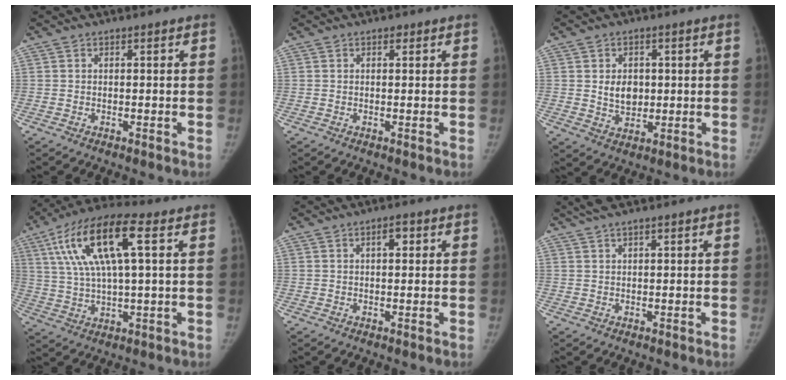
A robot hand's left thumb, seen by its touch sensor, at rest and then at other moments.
{"total": 0.7, "force": [0.4, 0.5, 0.3], "torque": [0.000, -0.001, 0.003]}
{"total": 5.5, "force": [0.6, 4.3, 3.4], "torque": [-0.024, -0.005, 0.017]}
{"total": 16.8, "force": [5.4, 5.1, 15.1], "torque": [-0.303, 0.017, 0.095]}
{"total": 2.4, "force": [0.9, 1.1, 1.9], "torque": [-0.025, 0.002, 0.011]}
{"total": 3.0, "force": [2.3, 0.2, 1.9], "torque": [-0.042, 0.015, 0.049]}